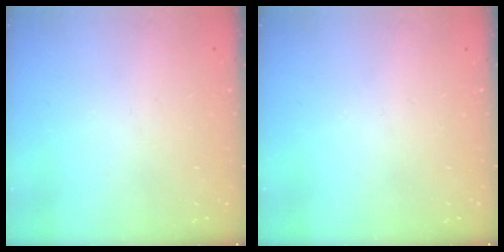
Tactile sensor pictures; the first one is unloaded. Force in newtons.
{"total": 0.0}